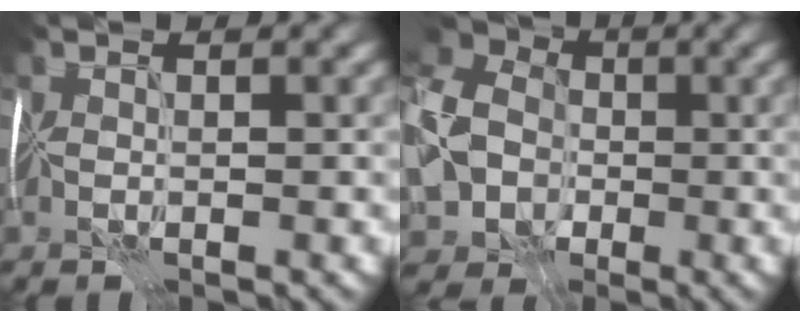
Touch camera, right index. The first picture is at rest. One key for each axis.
{"total": 9.9, "fx": -2.2, "fy": 8.0, "fz": 5.5, "tx": -0.137, "ty": -0.011, "tz": -0.044}